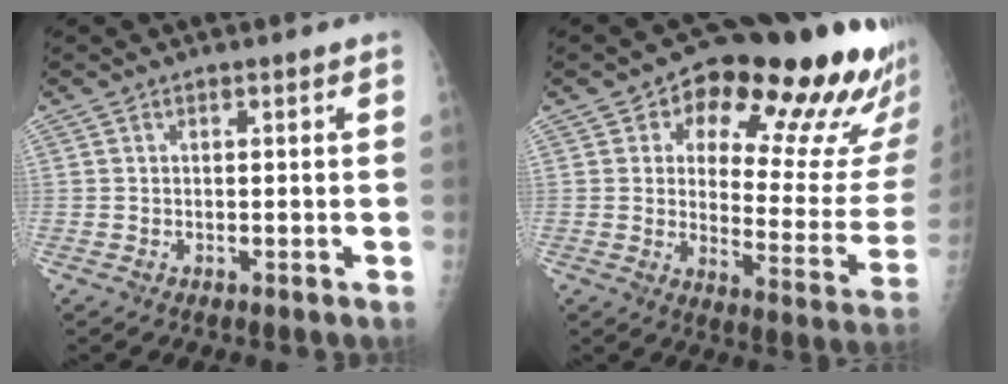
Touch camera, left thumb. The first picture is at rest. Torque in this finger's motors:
{"motor_torque": [0.67, 0.56, 0.43, -0.30, 0.11]}